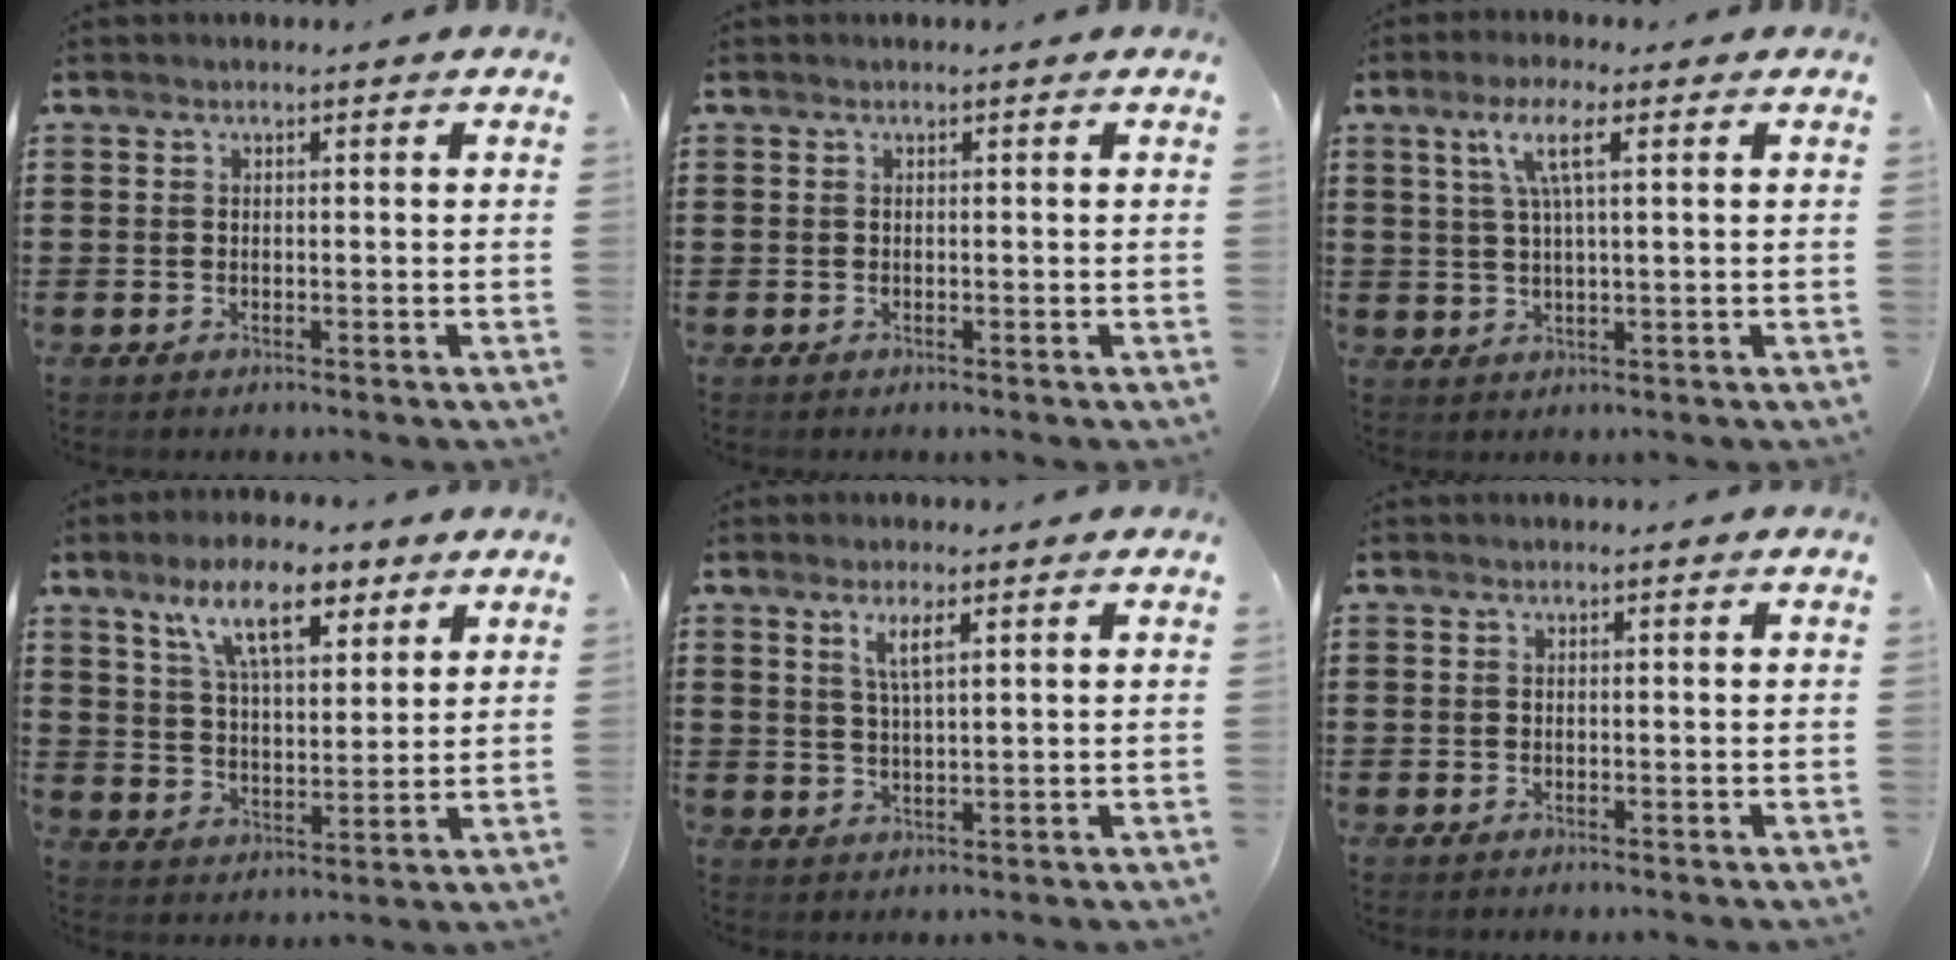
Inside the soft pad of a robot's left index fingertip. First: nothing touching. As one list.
[{"total": 0.0}, {"total": 6.0, "force": [2.2, 1.0, 5.5], "torque": [-0.113, 0.005, 0.034]}, {"total": 11.3, "force": [7.4, 3.8, 7.6], "torque": [-0.141, -0.013, 0.130]}, {"total": 3.8, "force": [1.9, 0.9, 3.2], "torque": [-0.068, 0.004, 0.033]}, {"total": 0.0}]